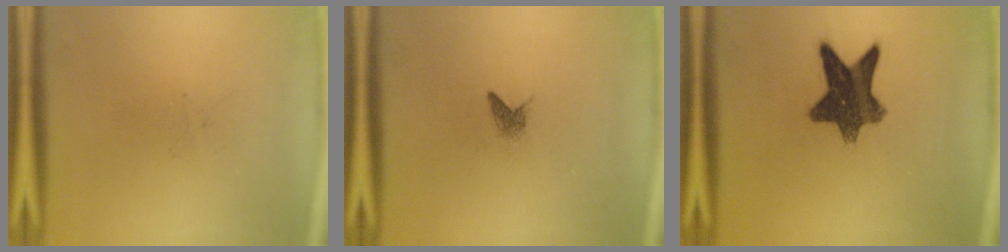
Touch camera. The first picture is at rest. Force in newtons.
{"total": 1.0}
{"total": 10.6}